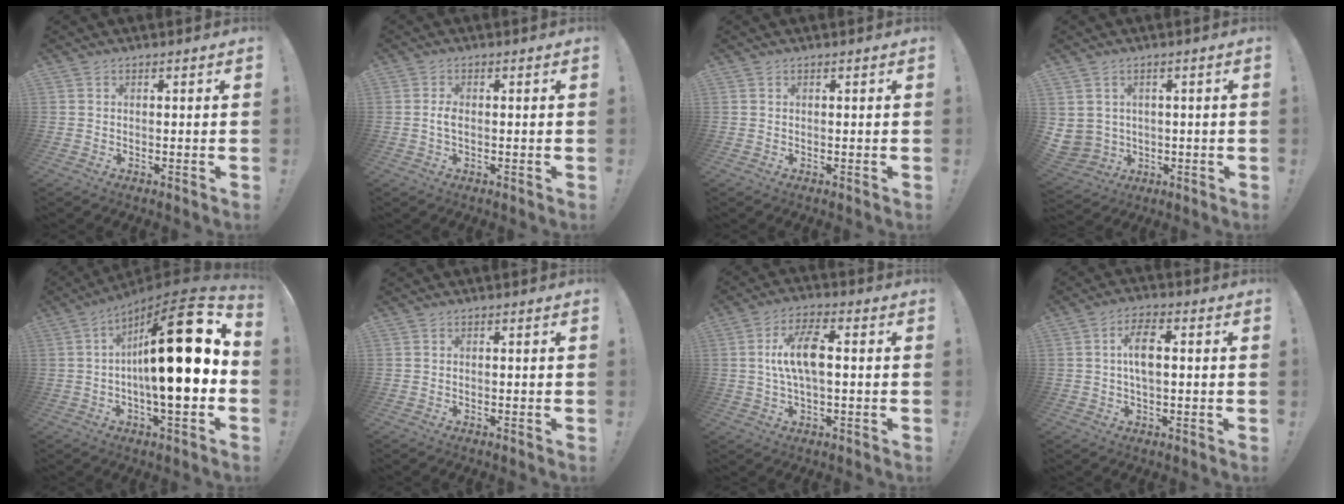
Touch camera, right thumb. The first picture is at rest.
{"total": 2.6, "force": [-0.4, 1.2, 2.3], "torque": [-0.055, 0.007, -0.008]}
{"total": 0.0}
{"total": 4.6, "force": [1.6, 4.3, 0.8], "torque": [-0.030, -0.015, 0.034]}
{"total": 24.1, "force": [1.3, 5.3, 23.5], "torque": [-0.364, -0.014, 0.011]}
{"total": 0.0}
{"total": 10.7, "force": [0.6, 4.4, 9.8], "torque": [-0.175, 0.008, 0.010]}
{"total": 7.4, "force": [0.8, 3.3, 6.6], "torque": [-0.109, 0.003, 0.009]}